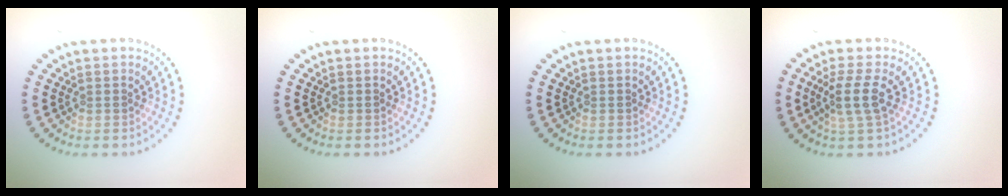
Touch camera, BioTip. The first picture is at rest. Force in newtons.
{"total": 0.0}
{"total": 0.0}
{"total": 2.9, "press": 2.4, "slide": 1.7}